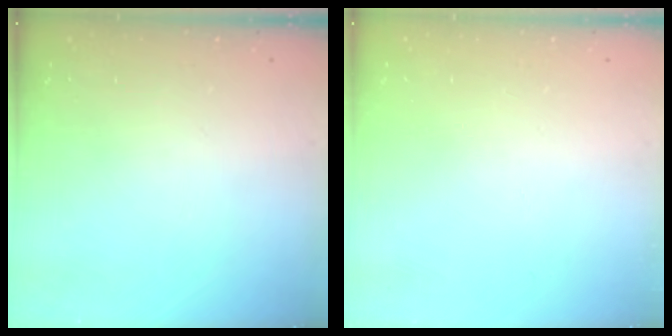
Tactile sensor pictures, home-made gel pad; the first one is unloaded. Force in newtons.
{"total": 0.0}